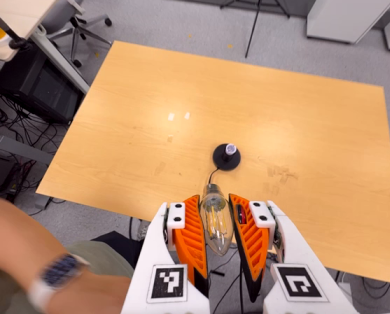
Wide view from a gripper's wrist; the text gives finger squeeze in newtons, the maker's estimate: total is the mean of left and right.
{"total": 19.0, "left": 19.8, "right": 18.3}